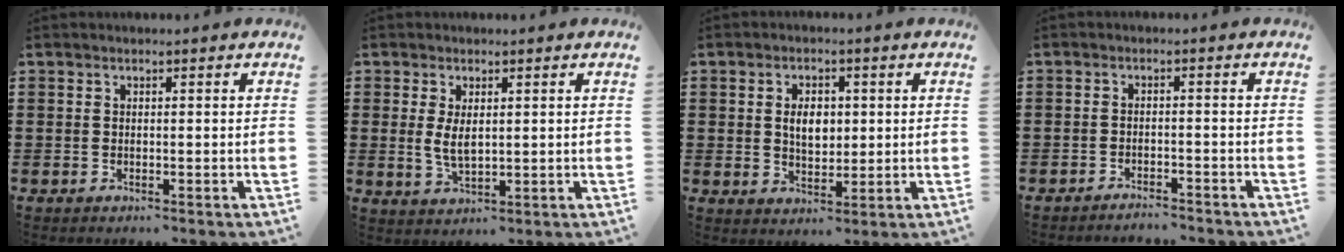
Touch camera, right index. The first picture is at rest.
{"total": 3.5, "force": [0.7, 1.5, 3.1], "torque": [-0.054, 0.000, 0.010]}
{"total": 4.3, "force": [0.4, 2.8, 3.2], "torque": [-0.053, 0.005, 0.001]}
{"total": 2.1, "force": [-2.1, 0.1, -0.1], "torque": [-0.003, 0.002, -0.044]}